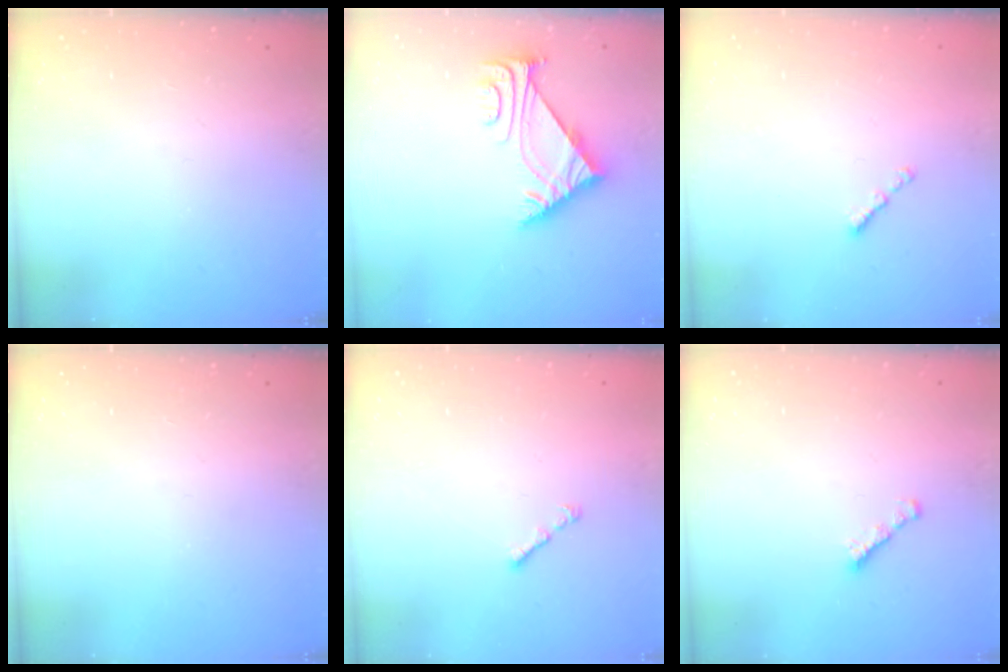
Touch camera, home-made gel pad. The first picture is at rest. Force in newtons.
{"total": 6.2, "press": 6.1, "slide": 1.1}
{"total": 1.1, "press": 1.0, "slide": 0.4}
{"total": 0.0}
{"total": 0.9, "press": 0.8, "slide": 0.5}
{"total": 1.6, "press": 1.5, "slide": 0.5}